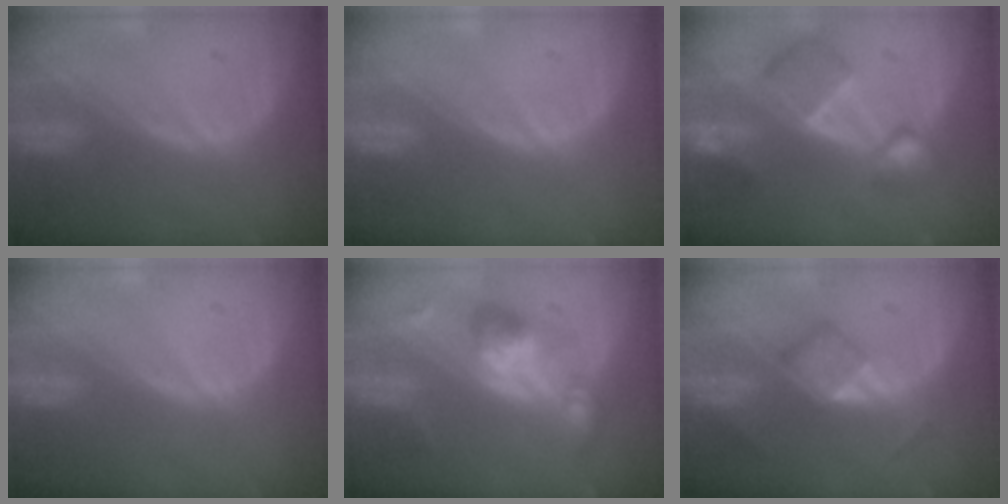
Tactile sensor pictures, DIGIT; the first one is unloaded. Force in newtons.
{"total": 0.0}
{"total": 7.7, "press": 6.7, "slide": 3.8}
{"total": 0.0}
{"total": 5.7, "press": 5.7, "slide": 0.6}
{"total": 4.6, "press": 4.5, "slide": 1.1}